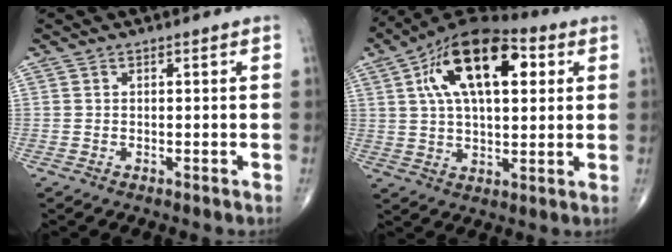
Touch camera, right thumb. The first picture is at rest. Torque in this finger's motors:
{"motor_torque": [0.37, 4.63, 2.12, 0.66, 0.22]}